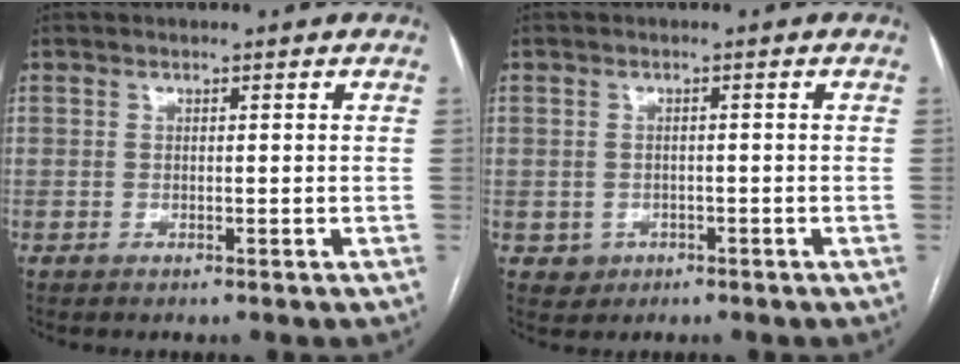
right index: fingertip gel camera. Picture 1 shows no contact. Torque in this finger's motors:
{"motor_torque": [-0.71, 0.13, -1.05, -0.21]}